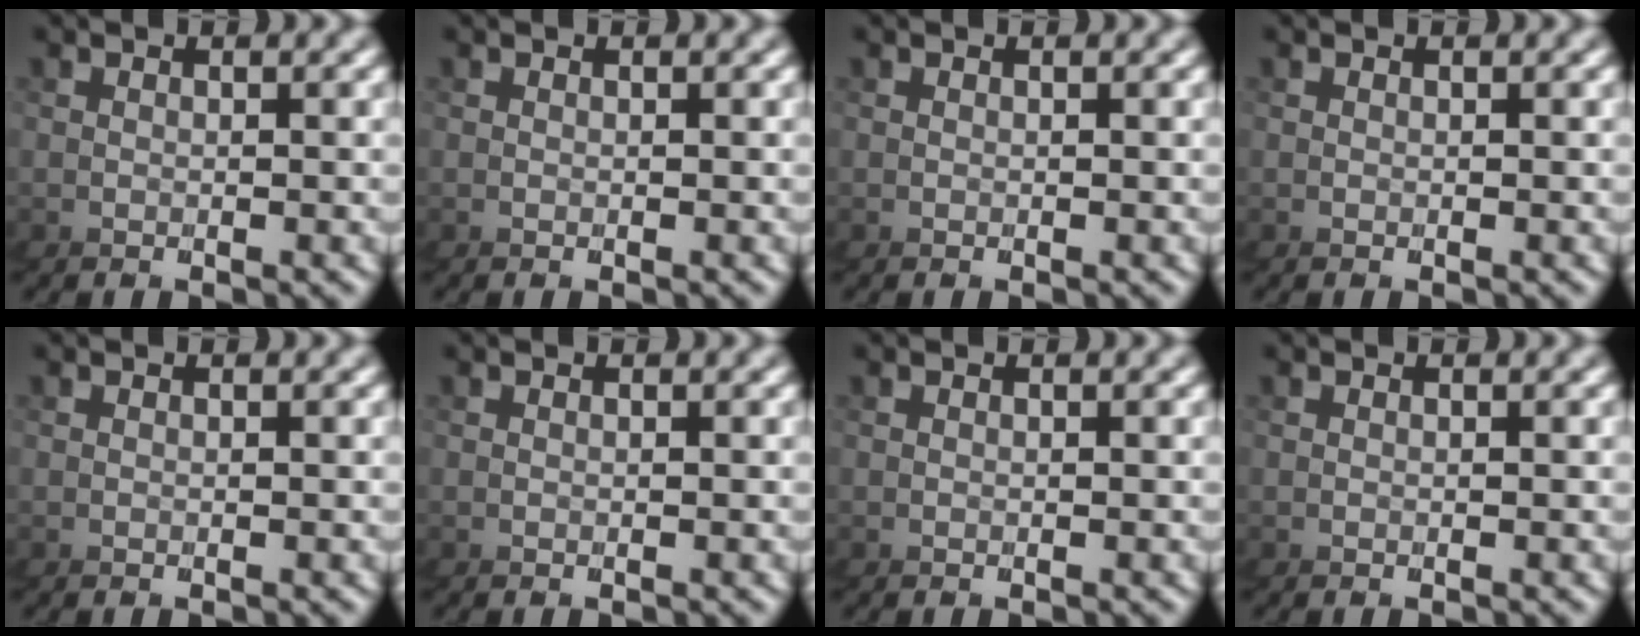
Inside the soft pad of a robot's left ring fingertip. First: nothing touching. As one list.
[{"total": 0.0}, {"total": 1.0, "force": [0.1, -1.0, -0.3], "torque": [0.016, -0.002, 0.007]}, {"total": 0.0}, {"total": 0.0}, {"total": 0.0}, {"total": 0.0}, {"total": 0.0}]